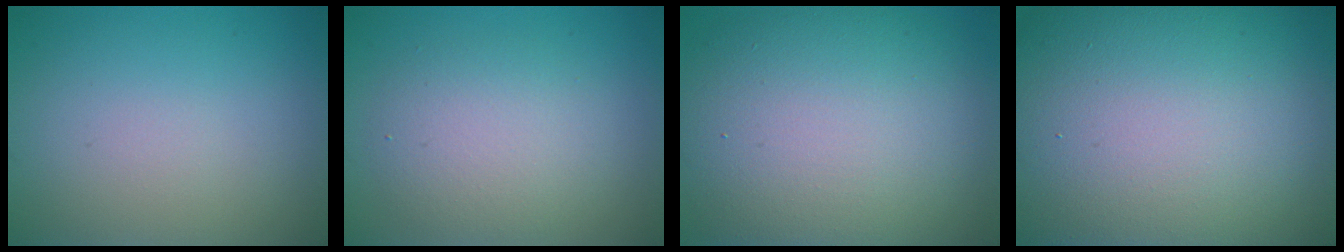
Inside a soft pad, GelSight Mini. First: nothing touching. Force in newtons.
{"total": 2.6, "press": 2.6, "slide": 0.3}
{"total": 13.7, "press": 13.7, "slide": 0.9}
{"total": 25.5, "press": 25.5, "slide": 1.0}